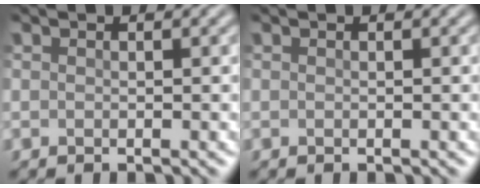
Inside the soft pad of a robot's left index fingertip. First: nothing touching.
{"total": 0.0}